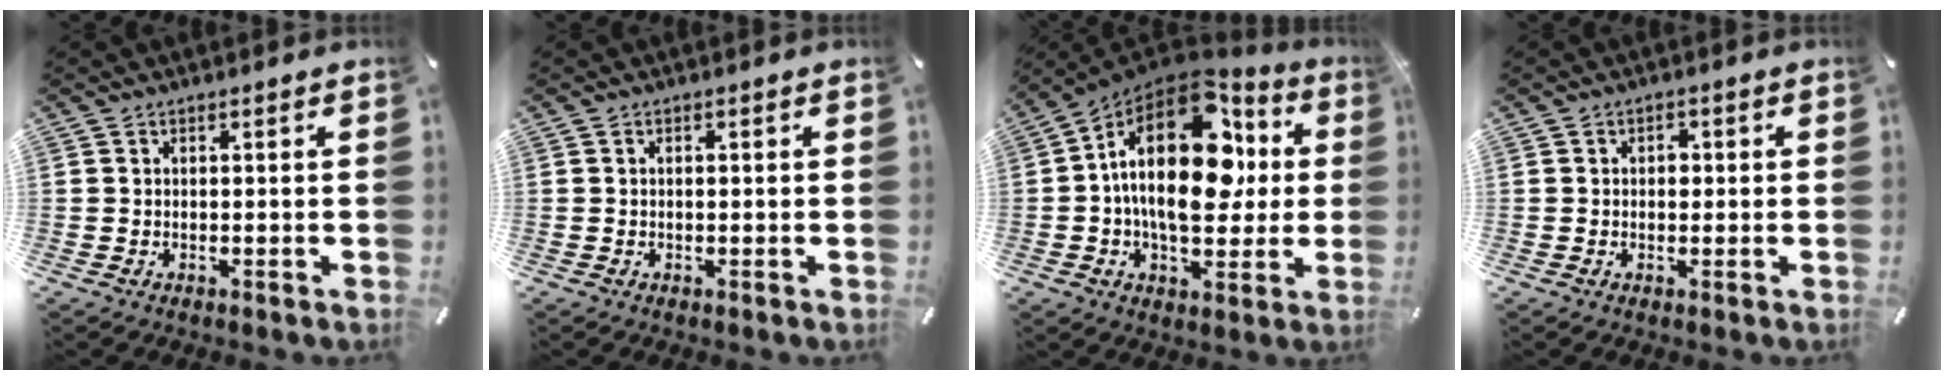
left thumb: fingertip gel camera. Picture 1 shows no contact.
{"total": 0.7, "force": [0.0, 0.3, 0.6], "torque": [-0.011, 0.002, -0.001]}
{"total": 25.1, "force": [4.2, 14.9, 19.8], "torque": [-0.333, -0.018, 0.073]}
{"total": 2.3, "force": [0.1, 1.7, 1.5], "torque": [-0.006, -0.003, -0.006]}